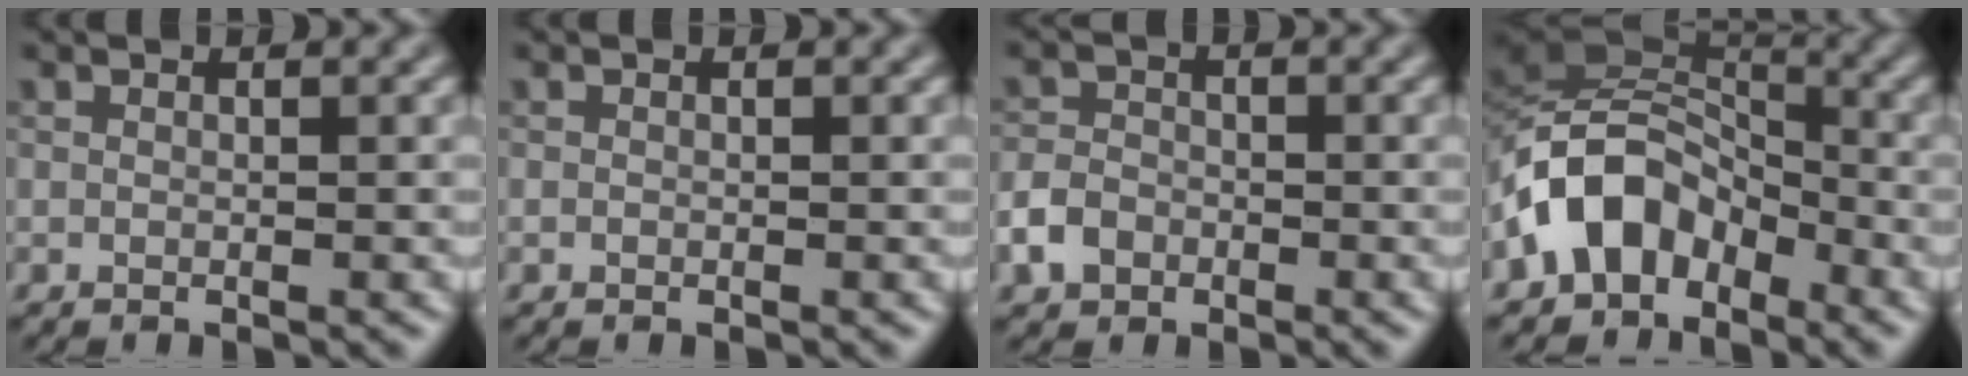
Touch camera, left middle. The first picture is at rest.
{"total": 0.0}
{"total": 2.8, "force": [-1.4, 2.2, 1.1], "torque": [-0.022, 0.001, -0.033]}
{"total": 7.4, "force": [-3.7, 4.9, 4.0], "torque": [-0.062, 0.011, -0.086]}